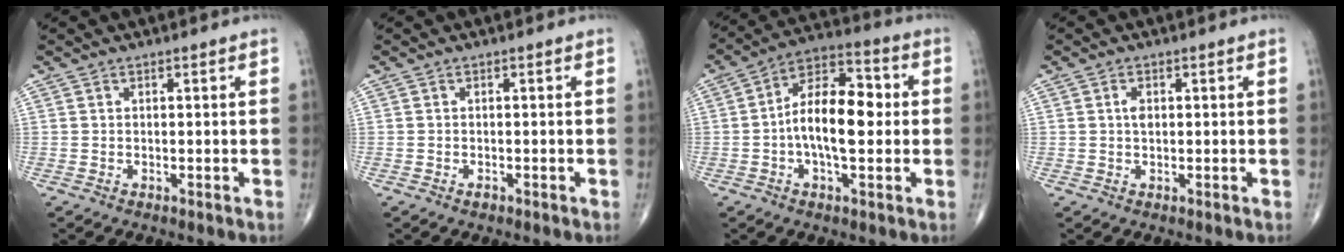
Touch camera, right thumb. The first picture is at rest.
{"total": 0.7, "force": [-0.4, 0.4, 0.4], "torque": [-0.003, 0.002, -0.007]}
{"total": 13.8, "force": [-0.4, 6.7, 12.0], "torque": [-0.193, 0.032, -0.016]}
{"total": 1.7, "force": [0.3, 1.0, 1.3], "torque": [-0.022, 0.001, 0.004]}